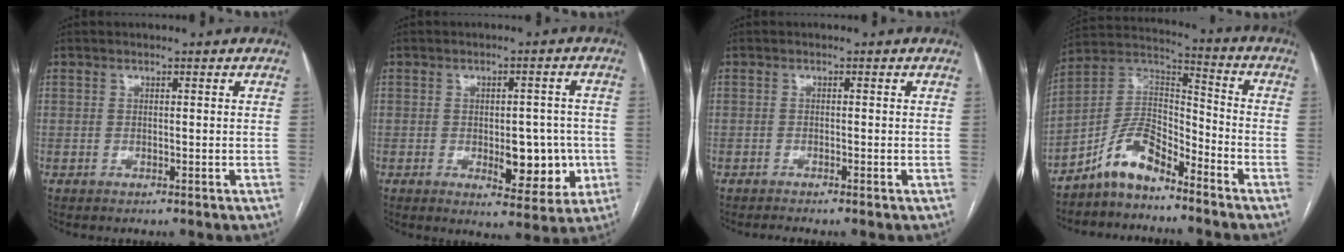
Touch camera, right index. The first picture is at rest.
{"total": 8.3, "force": [-1.6, 4.1, 7.1], "torque": [-0.076, 0.008, -0.010]}
{"total": 1.7, "force": [-1.4, -0.3, 0.9], "torque": [-0.014, 0.002, -0.023]}
{"total": 9.5, "force": [-7.2, 3.5, 5.1], "torque": [-0.102, 0.031, -0.140]}